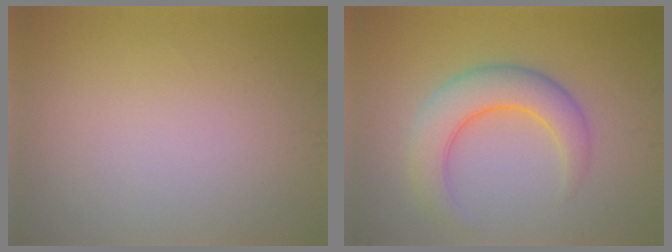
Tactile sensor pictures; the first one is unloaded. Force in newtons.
{"total": 5.5, "press": 5.5, "slide": 0.3}